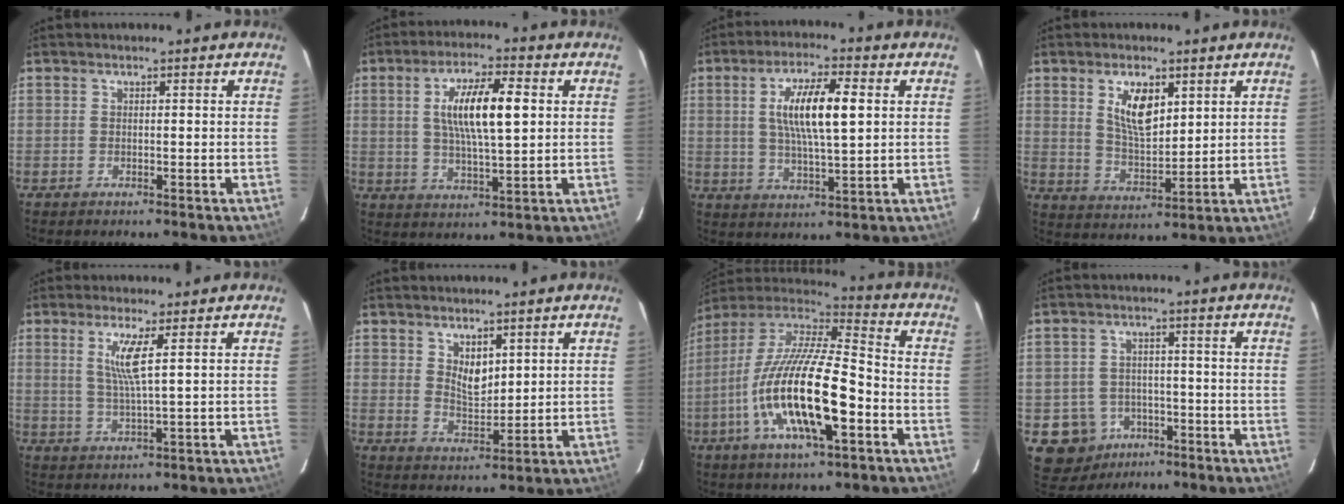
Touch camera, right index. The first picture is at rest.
{"total": 11.1, "force": [2.2, 2.8, 10.5], "torque": [-0.191, 0.007, 0.041]}
{"total": 10.8, "force": [2.2, 2.6, 10.2], "torque": [-0.190, 0.006, 0.040]}
{"total": 8.4, "force": [3.6, 3.8, 6.5], "torque": [-0.116, 0.000, 0.075]}
{"total": 5.2, "force": [1.9, -0.4, 4.8], "torque": [-0.094, -0.010, 0.038]}
{"total": 5.1, "force": [2.6, 2.8, 3.3], "torque": [-0.049, -0.005, 0.049]}
{"total": 22.5, "force": [-7.3, 6.0, 20.4], "torque": [-0.385, -0.028, -0.141]}
{"total": 8.9, "force": [-4.2, 7.7, 1.5], "torque": [-0.058, 0.027, -0.051]}